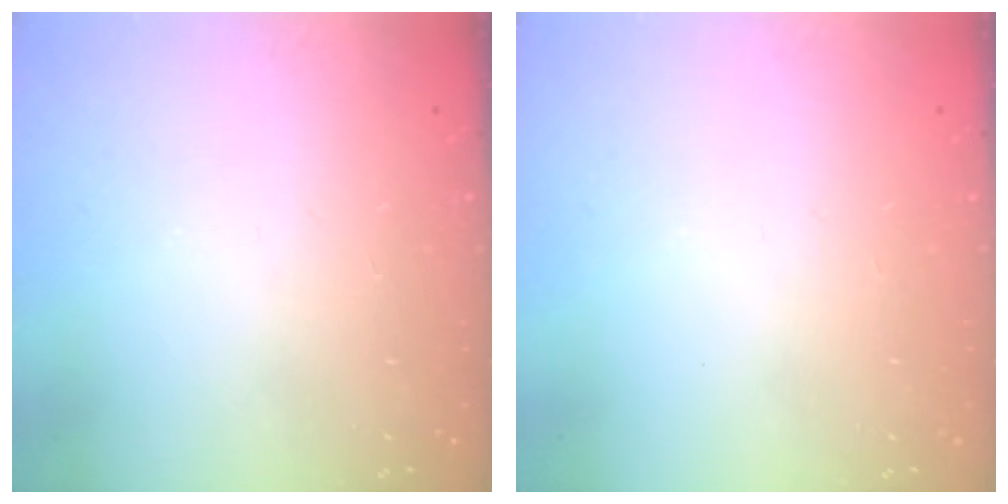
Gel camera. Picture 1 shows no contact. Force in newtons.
{"total": 0.0}